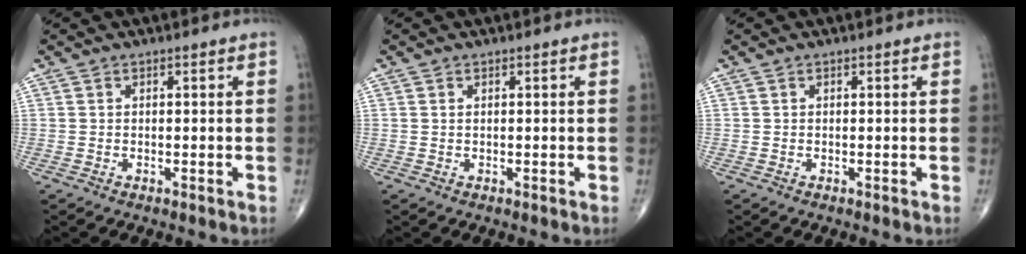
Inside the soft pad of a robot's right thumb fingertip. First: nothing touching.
{"total": 0.0}
{"total": 0.0}